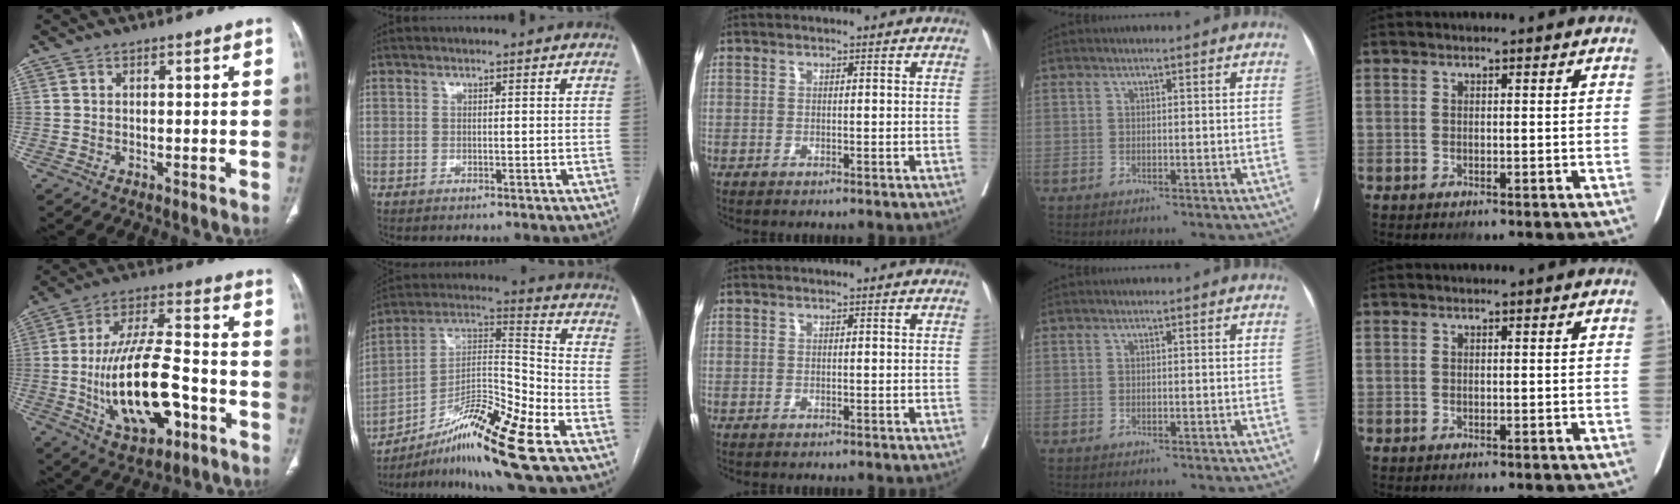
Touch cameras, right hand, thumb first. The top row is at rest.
{"thumb": {"total": 19.9, "force": [-5.5, 8.9, 16.8], "torque": [-0.291, 0.033, -0.084]}, "index": {"total": 16.8, "force": [-10.5, 0.2, 13.1], "torque": [-0.244, 0.003, -0.176]}}